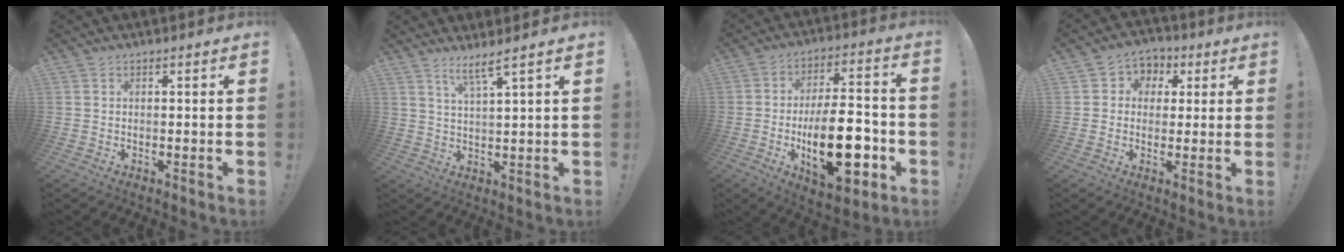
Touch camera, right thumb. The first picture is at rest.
{"total": 5.3, "force": [3.8, -0.1, 3.7], "torque": [-0.069, -0.017, 0.062]}
{"total": 21.9, "force": [-5.6, 9.9, 18.7], "torque": [-0.308, 0.023, -0.083]}
{"total": 5.7, "force": [-0.3, 5.4, 1.7], "torque": [-0.020, 0.010, -0.001]}